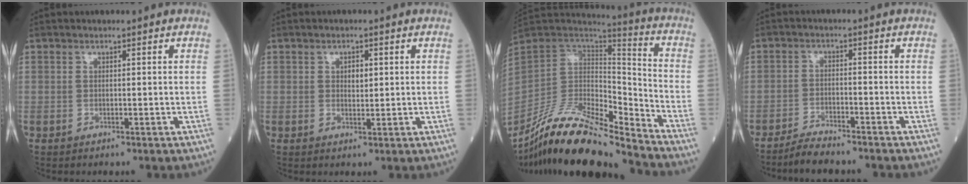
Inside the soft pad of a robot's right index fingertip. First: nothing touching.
{"total": 2.0, "force": [0.6, 1.0, 1.6], "torque": [-0.023, -0.002, 0.010]}
{"total": 20.7, "force": [-17.4, 3.0, 10.7], "torque": [-0.220, 0.005, -0.323]}
{"total": 4.9, "force": [-4.5, 0.5, 1.7], "torque": [-0.030, -0.012, -0.081]}